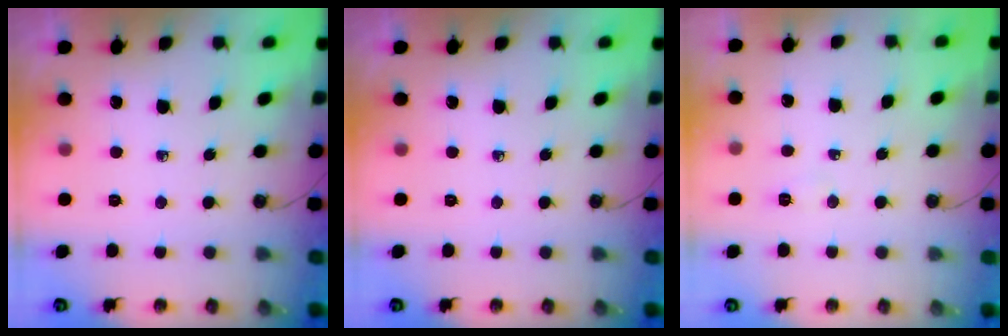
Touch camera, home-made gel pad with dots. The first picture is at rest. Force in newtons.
{"total": 0.0}
{"total": 5.0, "press": 3.7, "slide": 3.3}